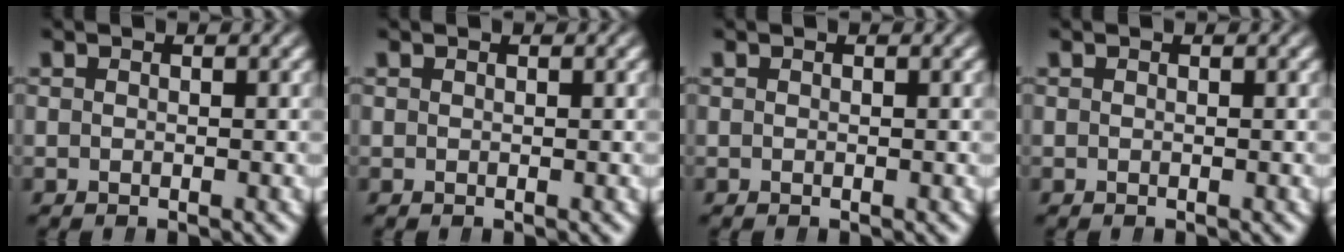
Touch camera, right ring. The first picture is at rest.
{"total": 0.0}
{"total": 0.0}
{"total": 0.0}